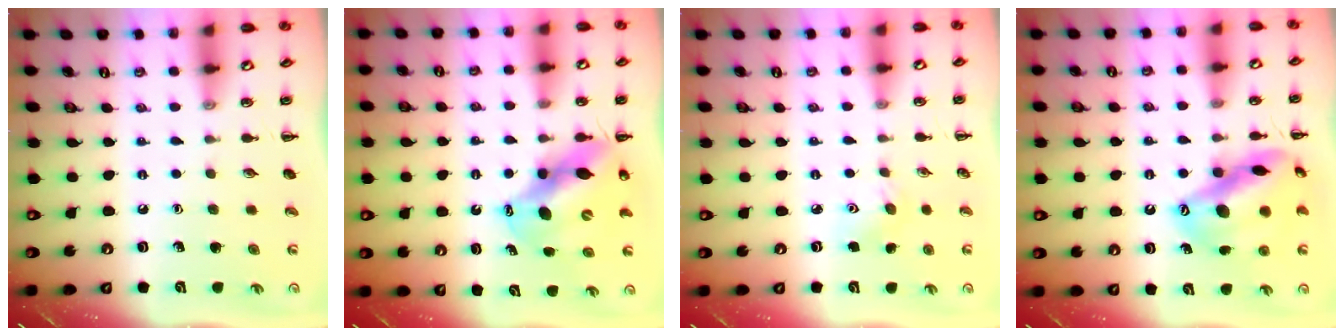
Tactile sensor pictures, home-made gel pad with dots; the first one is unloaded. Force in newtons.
{"total": 12.8, "press": 12.4, "slide": 3.2}
{"total": 5.8, "press": 5.6, "slide": 1.5}
{"total": 18.6, "press": 18.6, "slide": 1.6}